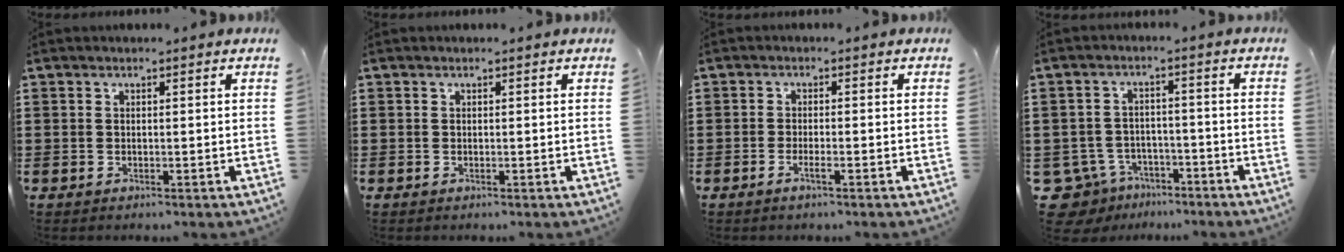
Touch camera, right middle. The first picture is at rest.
{"total": 0.0}
{"total": 5.2, "force": [-2.8, 0.8, 4.3], "torque": [-0.089, -0.006, -0.053]}
{"total": 5.2, "force": [-4.5, 2.6, 0.8], "torque": [-0.050, 0.005, -0.096]}